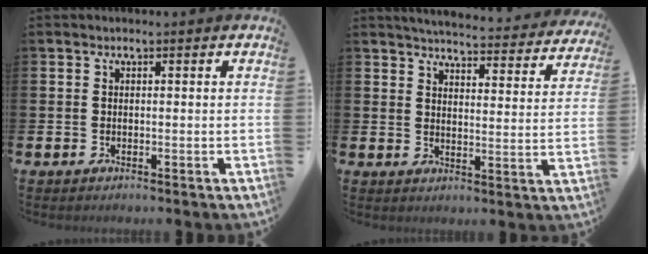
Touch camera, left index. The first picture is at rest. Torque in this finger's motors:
{"motor_torque": [0.04, -0.35, 0.01, 0.03]}